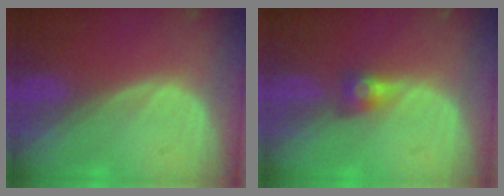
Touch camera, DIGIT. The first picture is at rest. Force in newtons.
{"total": 3.0, "press": 2.5, "slide": 1.6}